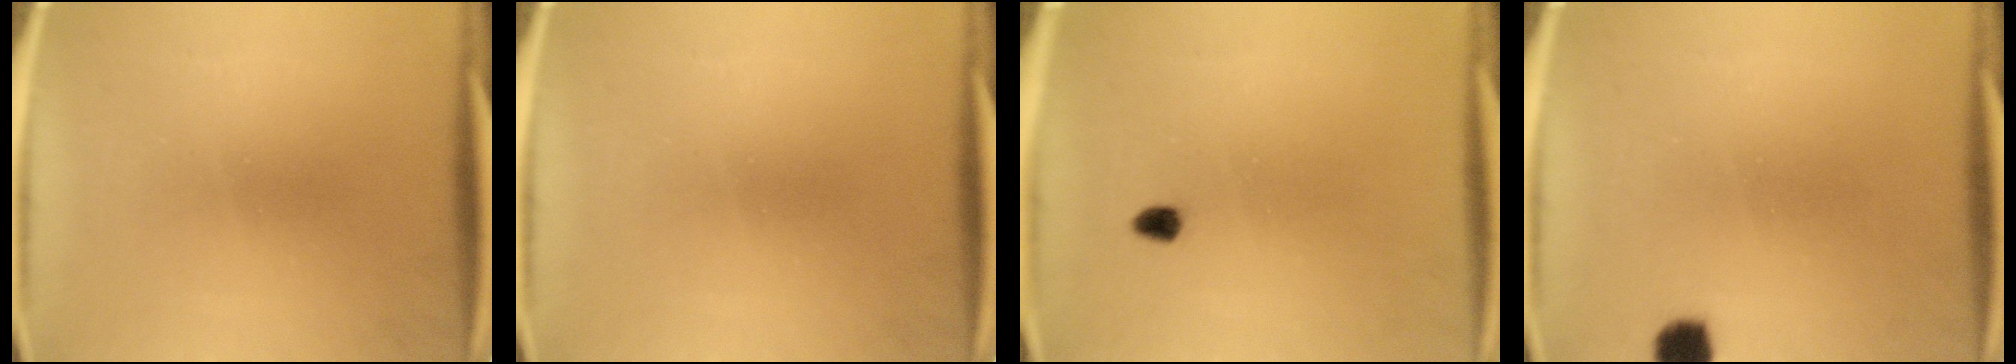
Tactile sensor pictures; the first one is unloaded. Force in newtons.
{"total": 0.0}
{"total": 1.5}
{"total": 3.5}